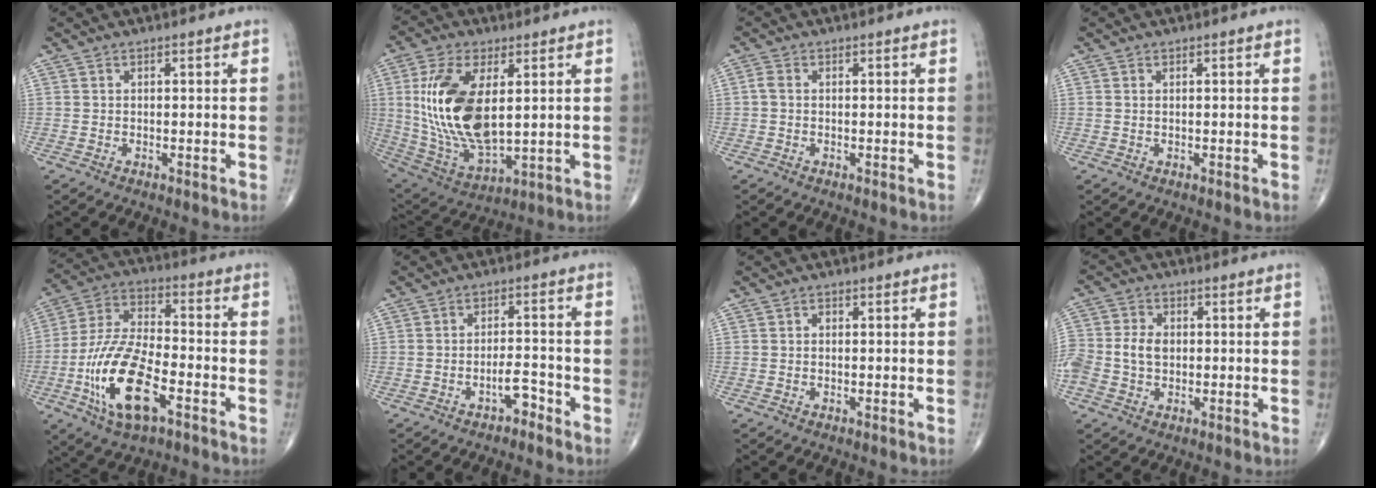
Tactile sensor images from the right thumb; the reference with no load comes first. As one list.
[{"total": 19.2, "force": [3.0, 9.4, 16.5], "torque": [-0.328, -0.020, 0.069]}, {"total": 1.4, "force": [-0.1, 1.0, 1.1], "torque": [-0.023, 0.002, -0.005]}, {"total": 0.0}, {"total": 17.5, "force": [-6.7, 7.4, 14.5], "torque": [-0.291, 0.027, -0.121]}, {"total": 3.5, "force": [-2.5, 1.4, 2.1], "torque": [-0.025, 0.027, -0.041]}, {"total": 0.7, "force": [0.0, 0.5, 0.4], "torque": [-0.002, 0.003, -0.003]}, {"total": 8.3, "force": [-0.4, 6.2, 5.5], "torque": [-0.125, 0.014, -0.009]}]